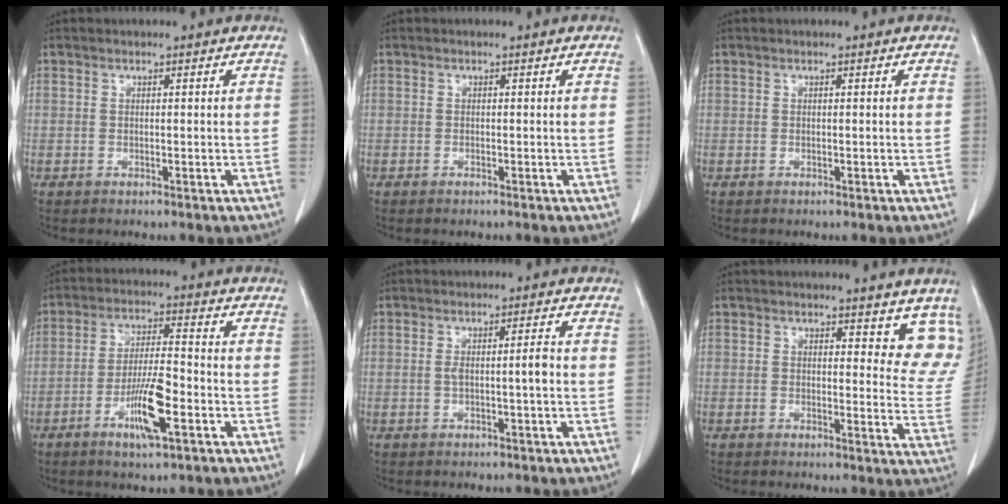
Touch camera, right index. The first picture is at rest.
{"total": 0.0}
{"total": 0.0}
{"total": 8.7, "force": [-3.7, 1.2, 7.8], "torque": [-0.147, -0.005, -0.064]}
{"total": 2.9, "force": [-0.3, 0.2, 2.9], "torque": [-0.053, 0.006, -0.003]}
{"total": 8.1, "force": [6.9, 3.5, 2.5], "torque": [0.008, -0.026, 0.055]}